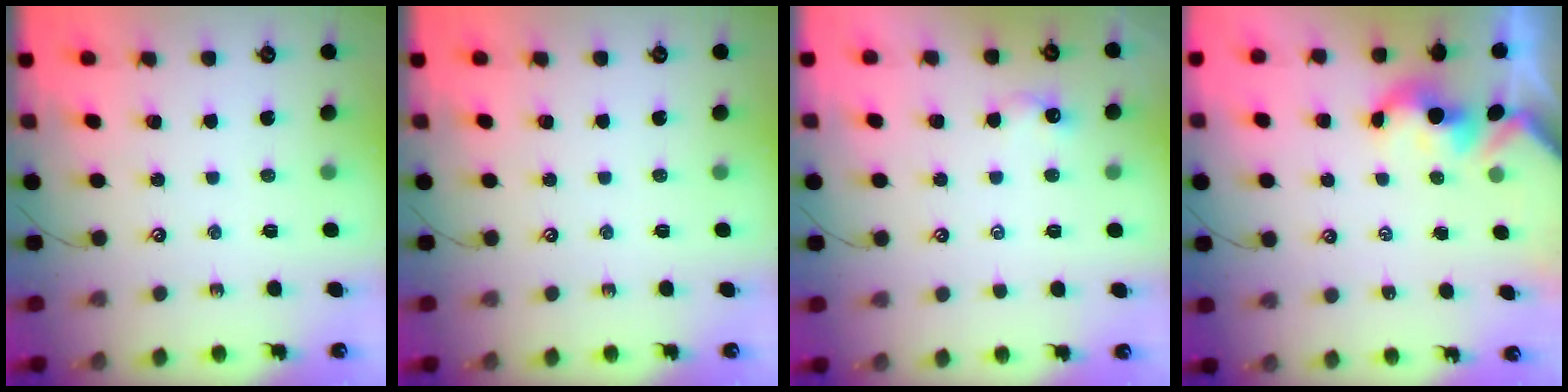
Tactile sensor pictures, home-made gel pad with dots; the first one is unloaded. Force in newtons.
{"total": 0.0}
{"total": 0.6, "press": 0.3, "slide": 0.6}
{"total": 1.7, "press": 1.6, "slide": 0.3}